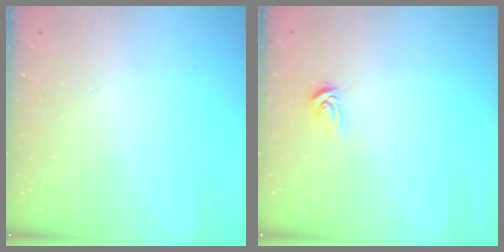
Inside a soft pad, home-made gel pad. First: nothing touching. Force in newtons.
{"total": 2.8, "press": 2.8, "slide": 0.4}